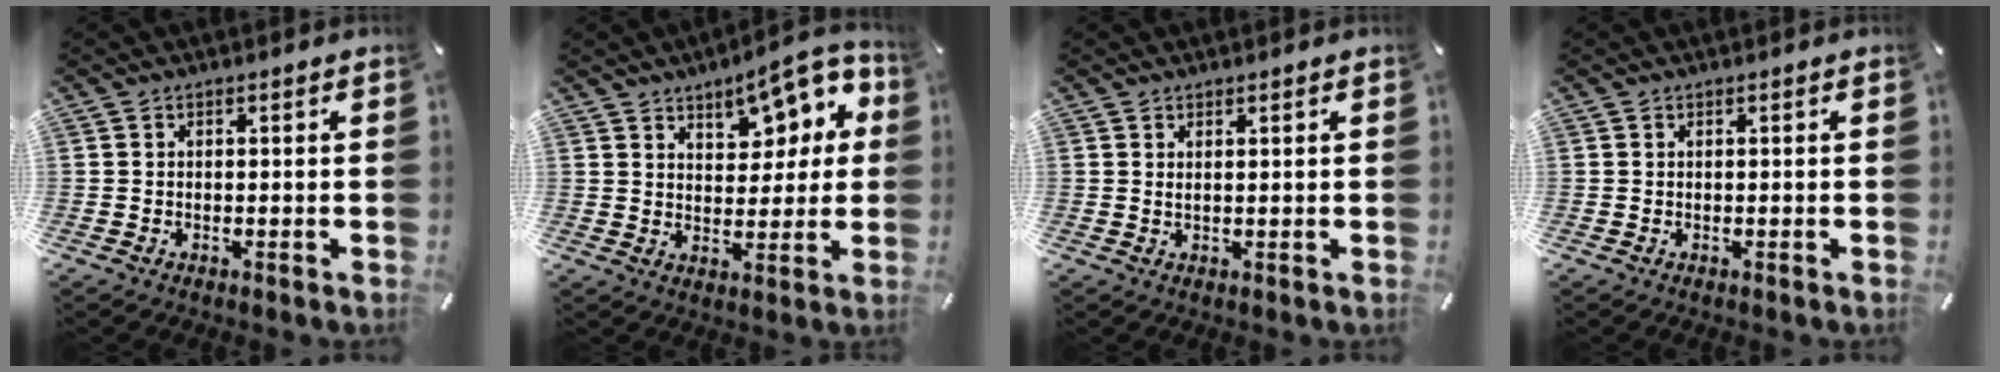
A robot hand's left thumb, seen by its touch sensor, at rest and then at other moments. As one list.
[{"total": 11.3, "force": [6.8, 6.1, 6.7], "torque": [-0.071, -0.047, 0.114]}, {"total": 1.0, "force": [0.6, 0.1, 0.8], "torque": [-0.015, -0.002, 0.010]}, {"total": 0.0}]